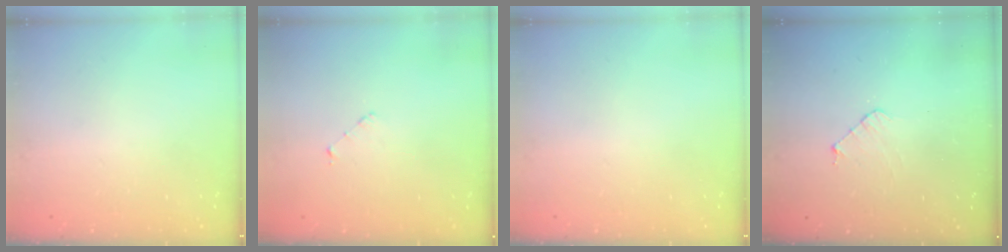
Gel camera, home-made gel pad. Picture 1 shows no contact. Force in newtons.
{"total": 2.9, "press": 2.9, "slide": 0.2}
{"total": 0.0}
{"total": 4.1, "press": 4.0, "slide": 0.4}